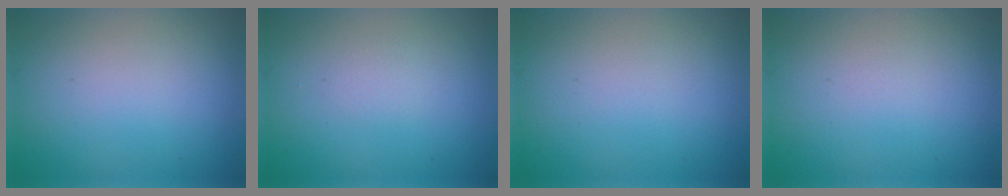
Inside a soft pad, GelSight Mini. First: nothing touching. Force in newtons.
{"total": 0.6, "press": 0.6, "slide": 0.1}
{"total": 0.0}
{"total": 0.0}